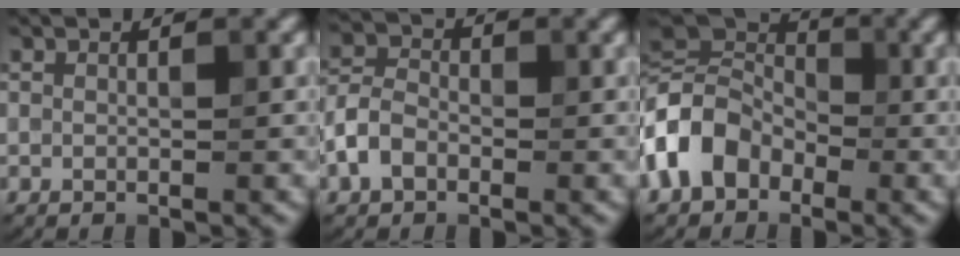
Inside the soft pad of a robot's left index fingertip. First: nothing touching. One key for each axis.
{"total": 3.0, "fx": -1.4, "fy": 2.0, "fz": 1.7, "tx": -0.038, "ty": 0.014, "tz": -0.037}
{"total": 6.9, "fx": -2.0, "fy": 5.2, "fz": 4.1, "tx": -0.084, "ty": 0.015, "tz": -0.060}